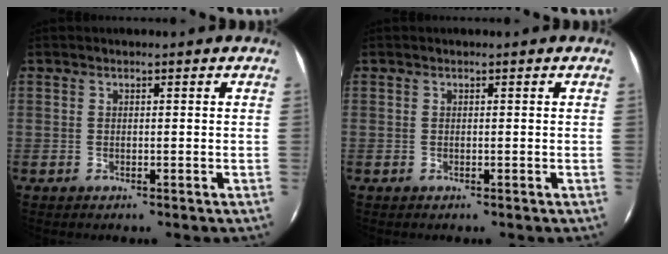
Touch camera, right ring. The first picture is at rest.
{"total": 0.0}